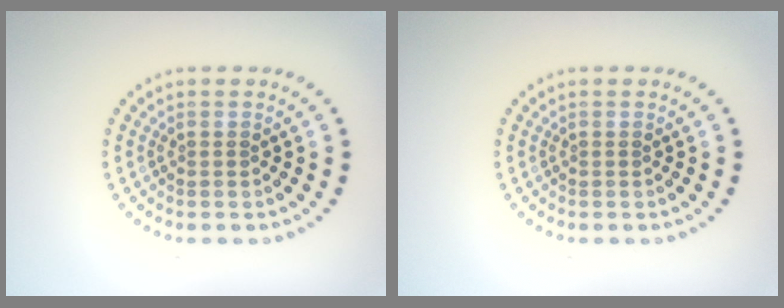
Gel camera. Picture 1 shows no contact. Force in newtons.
{"total": 0.0}